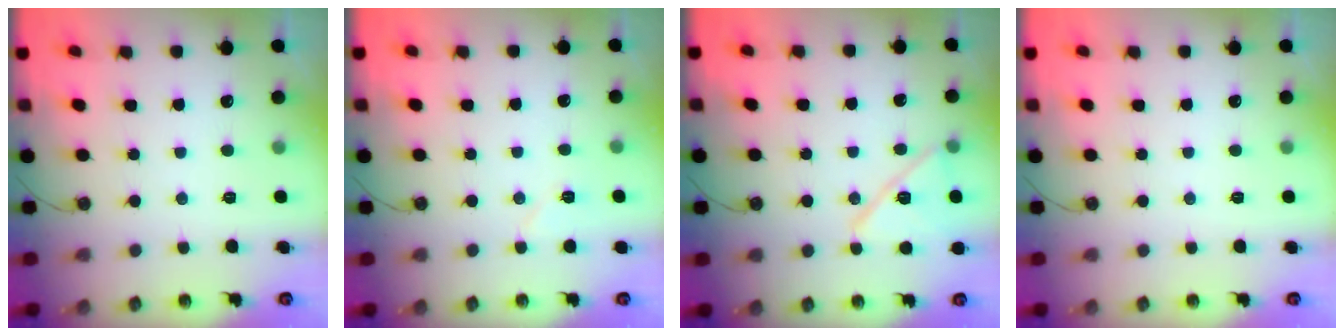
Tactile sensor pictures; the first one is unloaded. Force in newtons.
{"total": 5.1, "press": 4.8, "slide": 1.7}
{"total": 13.4, "press": 13.4, "slide": 0.7}
{"total": 0.0}